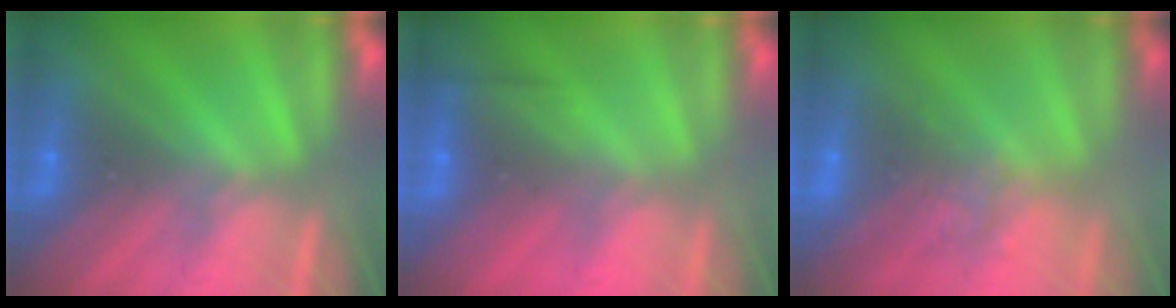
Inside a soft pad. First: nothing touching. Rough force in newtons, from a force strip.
{"total": 2.5}
{"total": 2.8}